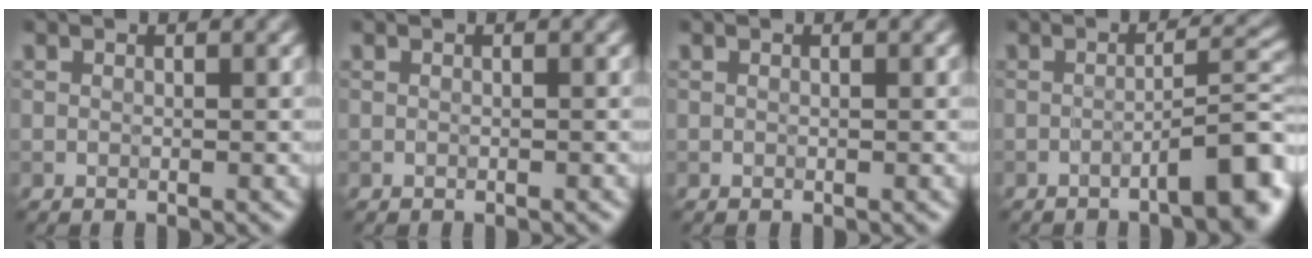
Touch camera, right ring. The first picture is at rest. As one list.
[{"total": 0.0}, {"total": 0.0}, {"total": 5.7, "force": [-2.5, 1.3, 5.0], "torque": [-0.065, 0.014, -0.042]}]